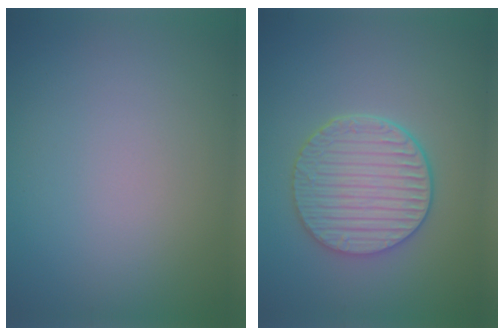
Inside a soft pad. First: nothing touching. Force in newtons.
{"total": 5.5, "press": 4.5, "slide": 3.1}